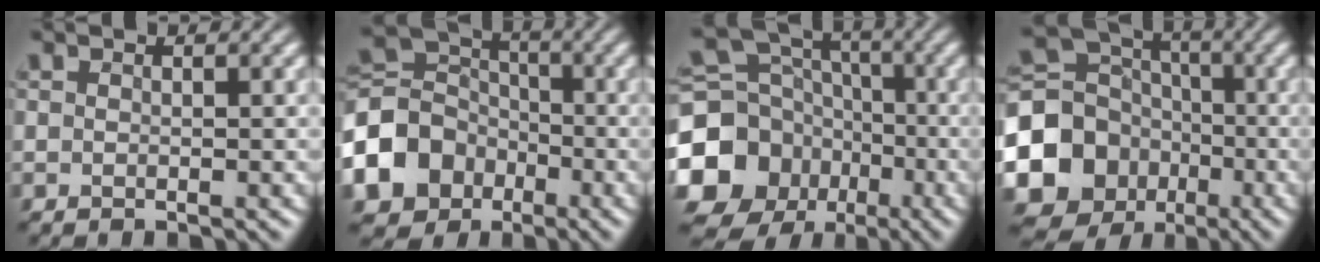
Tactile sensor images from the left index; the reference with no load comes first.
{"total": 8.7, "force": [-3.6, 7.0, 3.8], "torque": [-0.089, 0.000, -0.085]}
{"total": 13.4, "force": [-4.6, 11.7, 4.7], "torque": [-0.128, -0.025, -0.108]}
{"total": 13.7, "force": [-4.2, 12.0, 4.9], "torque": [-0.116, -0.028, -0.100]}